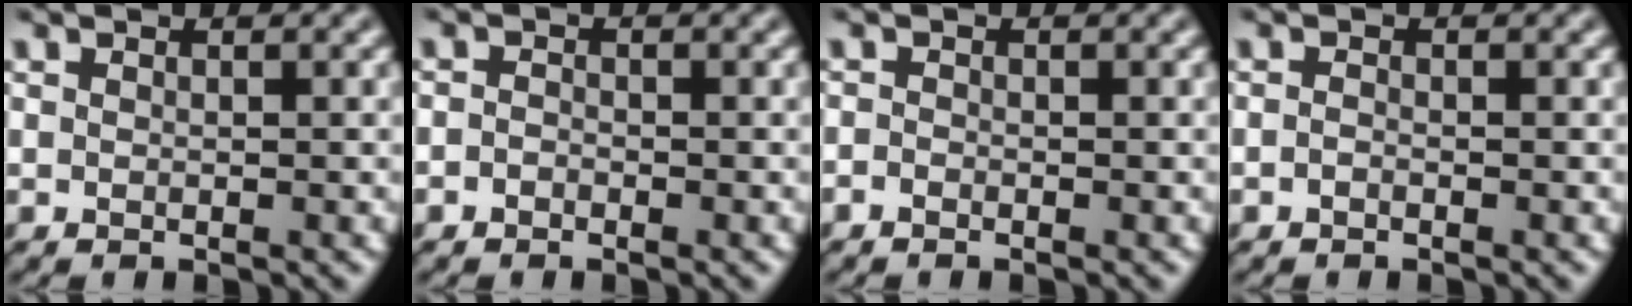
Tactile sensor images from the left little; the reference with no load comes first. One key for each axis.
{"total": 0.9, "fx": -0.5, "fy": 0.7, "fz": 0.3, "tx": -0.001, "ty": -0.002, "tz": -0.019}
{"total": 0.7, "fx": -0.6, "fy": 0.3, "fz": 0.3, "tx": -0.007, "ty": 0.000, "tz": -0.010}
{"total": 0.6, "fx": -0.5, "fy": 0.2, "fz": 0.3, "tx": -0.010, "ty": 0.001, "tz": -0.010}